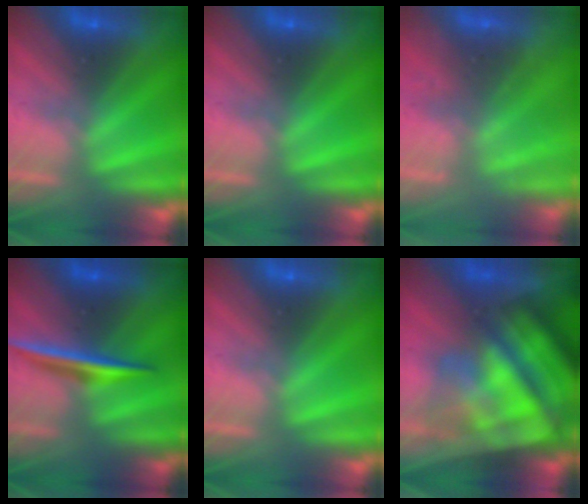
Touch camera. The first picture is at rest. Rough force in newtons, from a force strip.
{"total": 0.0}
{"total": 2.2}
{"total": 1.9}
{"total": 0.0}
{"total": 11.0}